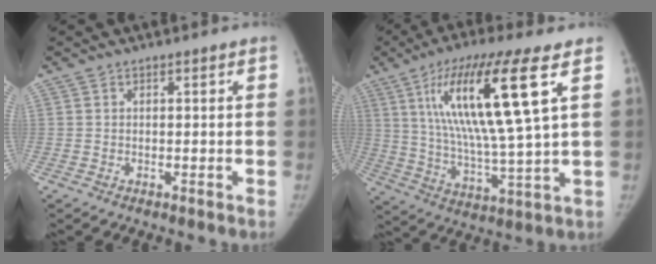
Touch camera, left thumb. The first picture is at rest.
{"total": 19.9, "force": [7.2, 2.6, 18.4], "torque": [-0.346, -0.026, 0.121]}